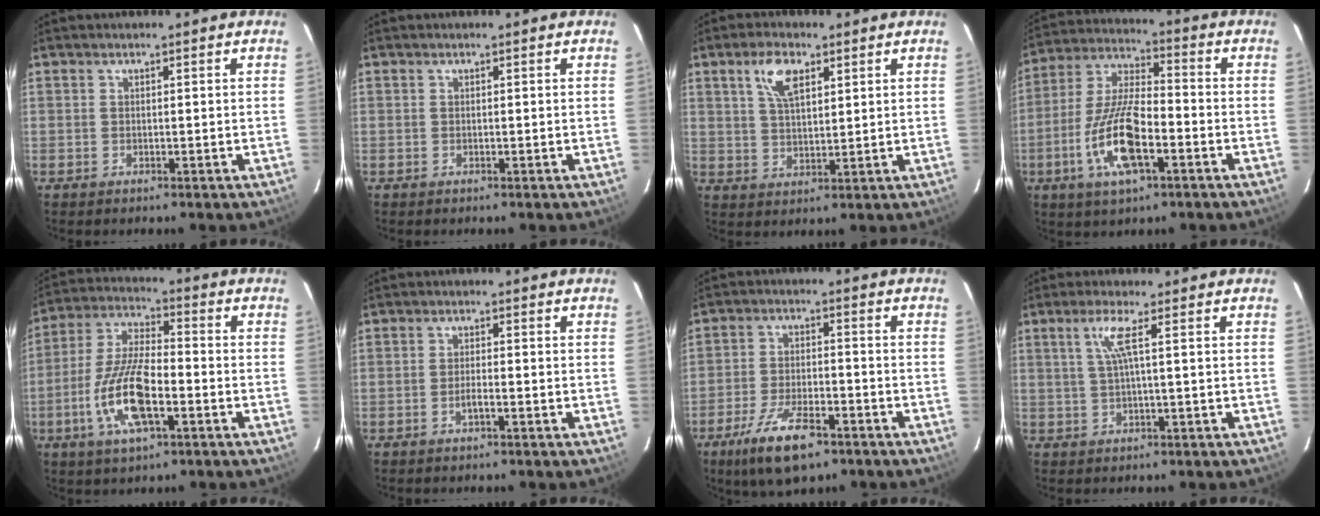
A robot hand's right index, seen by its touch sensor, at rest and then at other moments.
{"total": 0.0}
{"total": 6.6, "force": [3.3, 2.9, 4.9], "torque": [-0.092, 0.012, 0.064]}
{"total": 14.2, "force": [-5.5, 4.5, 12.3], "torque": [-0.263, -0.009, -0.106]}
{"total": 13.7, "force": [-5.0, 4.5, 12.0], "torque": [-0.257, -0.007, -0.096]}
{"total": 2.0, "force": [-1.2, 0.2, 1.6], "torque": [-0.033, 0.000, -0.023]}
{"total": 11.8, "force": [-7.5, 4.0, 8.1], "torque": [-0.178, -0.021, -0.133]}
{"total": 3.8, "force": [0.9, -0.7, 3.6], "torque": [-0.064, 0.005, 0.022]}